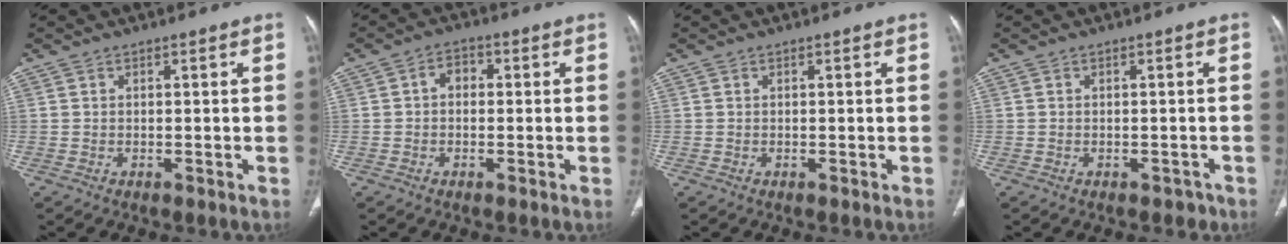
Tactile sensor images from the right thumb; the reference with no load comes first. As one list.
[{"total": 3.1, "force": [0.0, 2.4, 1.9], "torque": [-0.014, 0.014, -0.010]}, {"total": 0.0}, {"total": 1.6, "force": [-1.0, 1.1, 0.2], "torque": [0.004, 0.012, -0.013]}]